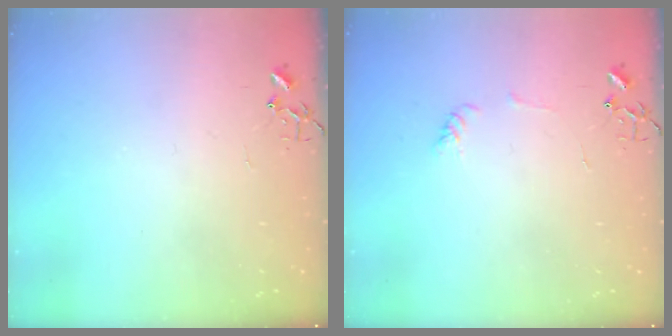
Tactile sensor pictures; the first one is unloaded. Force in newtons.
{"total": 4.8, "press": 4.8, "slide": 0.2}